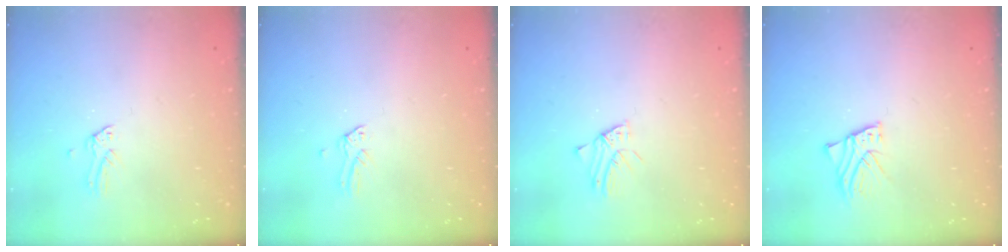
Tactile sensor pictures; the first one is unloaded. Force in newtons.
{"total": 0.0}
{"total": 1.5, "press": 1.4, "slide": 0.1}
{"total": 2.9, "press": 2.9, "slide": 0.1}